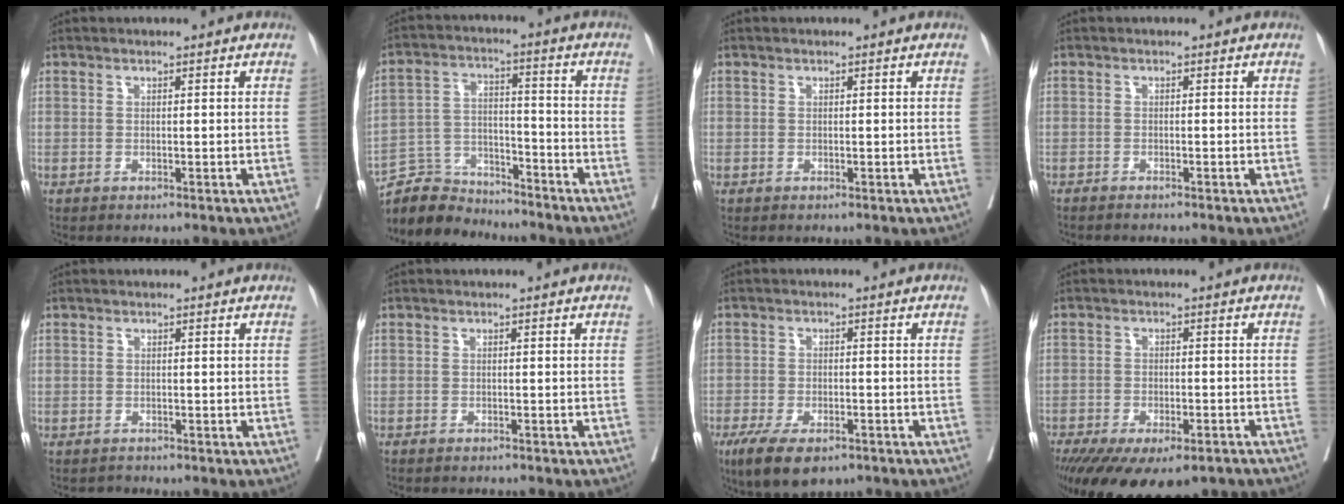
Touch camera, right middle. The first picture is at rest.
{"total": 9.1, "force": [-8.7, 2.7, -0.1], "torque": [-0.001, 0.023, -0.161]}
{"total": 0.0}
{"total": 1.9, "force": [-1.7, 0.0, 0.7], "torque": [-0.012, -0.002, -0.024]}
{"total": 0.8, "force": [-0.4, 0.5, -0.4], "torque": [0.006, 0.001, -0.014]}
{"total": 1.2, "force": [-1.2, 0.1, 0.3], "torque": [-0.009, -0.002, -0.019]}
{"total": 8.0, "force": [-5.3, 3.2, 5.1], "torque": [-0.088, -0.013, -0.086]}
{"total": 17.1, "force": [-12.1, 6.8, 10.0], "torque": [-0.193, -0.036, -0.169]}